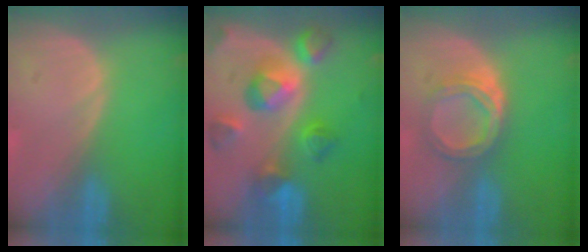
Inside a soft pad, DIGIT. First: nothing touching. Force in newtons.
{"total": 10.4, "press": 9.3, "slide": 4.7}
{"total": 5.6, "press": 4.9, "slide": 2.7}